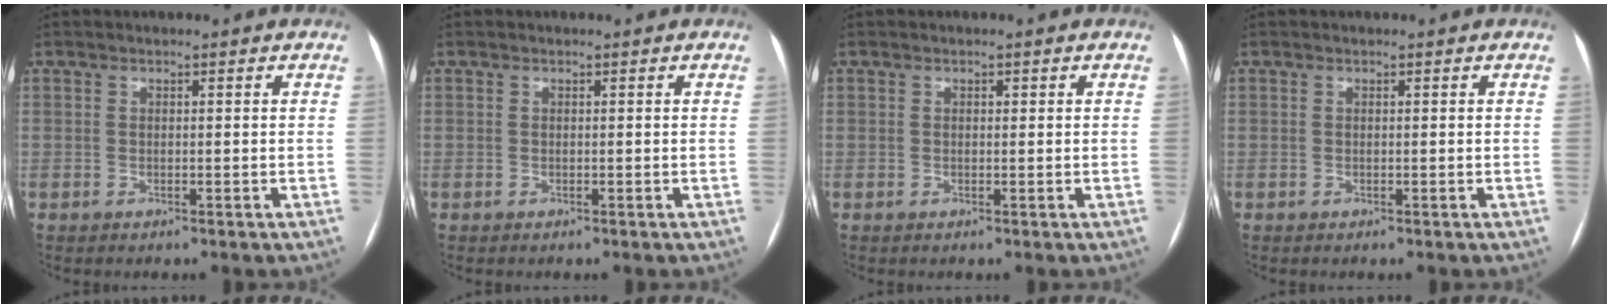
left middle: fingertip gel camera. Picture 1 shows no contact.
{"total": 0.0}
{"total": 0.6, "force": [0.2, 0.3, 0.4], "torque": [-0.005, 0.001, 0.003]}
{"total": 0.0}